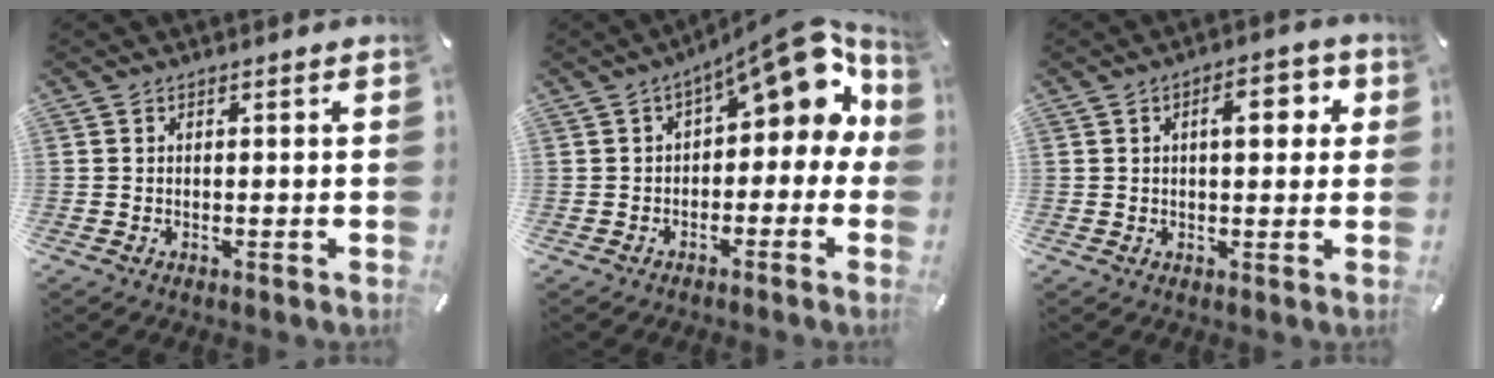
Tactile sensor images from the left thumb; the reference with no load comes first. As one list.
[{"total": 11.9, "force": [5.8, 5.3, 8.9], "torque": [-0.123, -0.045, 0.097]}, {"total": 7.4, "force": [1.9, 3.7, 6.1], "torque": [-0.076, -0.005, 0.021]}]